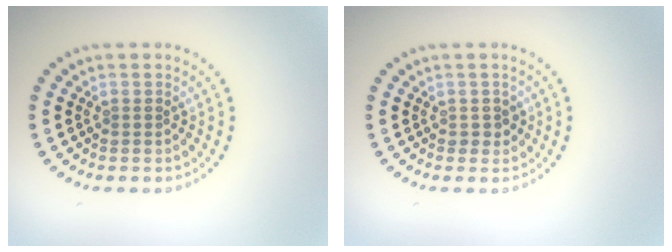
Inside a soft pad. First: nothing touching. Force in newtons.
{"total": 1.1, "press": 1.0, "slide": 0.5}